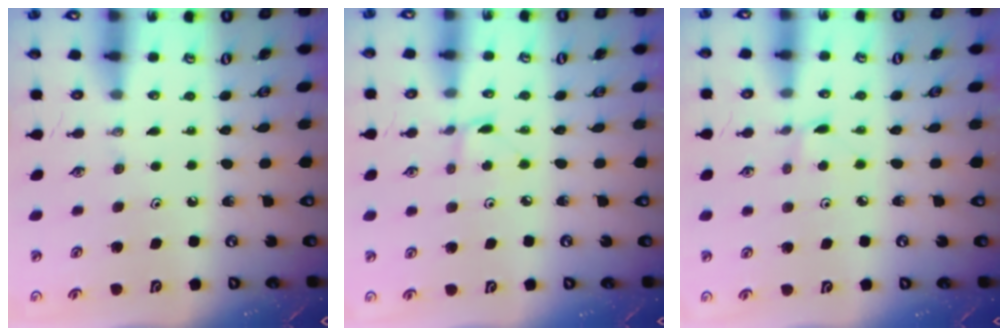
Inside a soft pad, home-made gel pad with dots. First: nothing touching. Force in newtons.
{"total": 2.2, "press": 2.2, "slide": 0.3}
{"total": 2.8, "press": 2.7, "slide": 0.4}